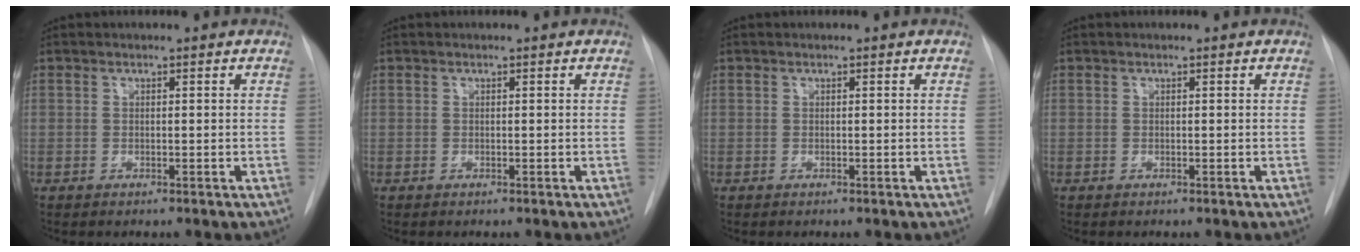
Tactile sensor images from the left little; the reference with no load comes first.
{"total": 0.0}
{"total": 0.0}
{"total": 0.0}